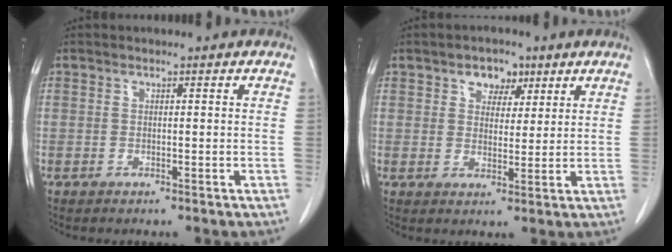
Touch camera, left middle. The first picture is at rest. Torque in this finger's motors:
{"motor_torque": [0.21, -0.17, 0.01, 0.04]}